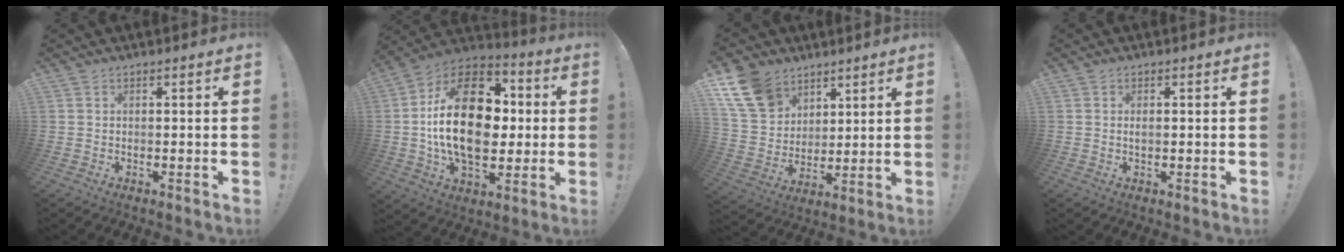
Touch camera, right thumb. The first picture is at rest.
{"total": 27.3, "force": [1.5, 17.1, 21.2], "torque": [-0.375, 0.012, 0.033]}
{"total": 15.5, "force": [9.0, 11.1, 6.1], "torque": [-0.116, -0.044, 0.181]}
{"total": 0.7, "force": [0.0, 0.2, 0.7], "torque": [-0.006, -0.002, -0.002]}